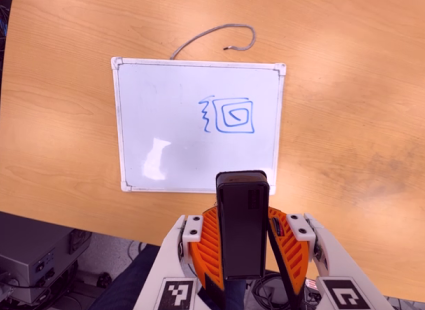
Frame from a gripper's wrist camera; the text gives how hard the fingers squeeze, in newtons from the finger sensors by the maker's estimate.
{"total": 4.5, "left": 4.6, "right": 4.4}